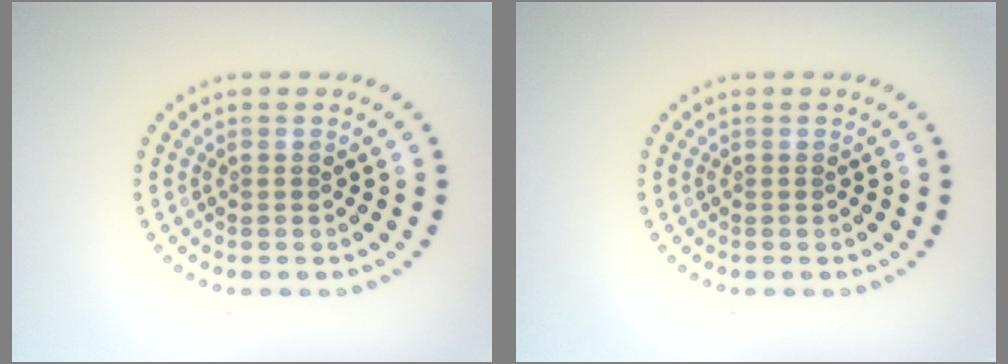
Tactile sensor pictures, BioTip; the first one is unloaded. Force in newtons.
{"total": 0.0}